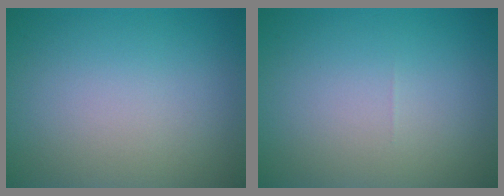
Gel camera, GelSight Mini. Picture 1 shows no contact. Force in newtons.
{"total": 0.0}